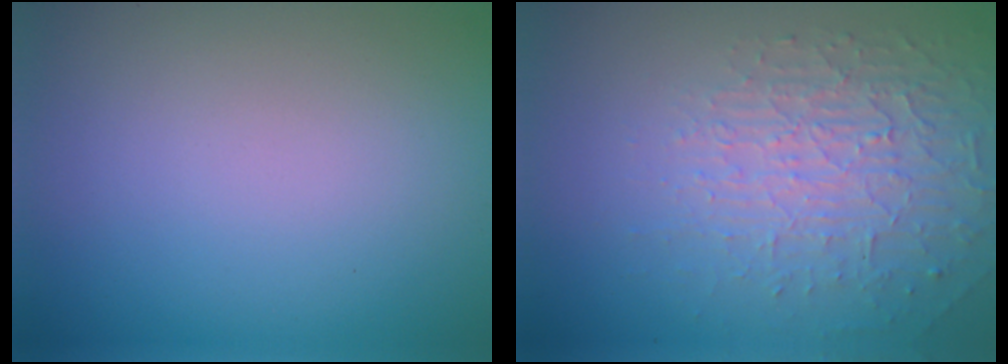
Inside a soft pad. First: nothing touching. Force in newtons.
{"total": 5.1, "press": 3.3, "slide": 3.9}